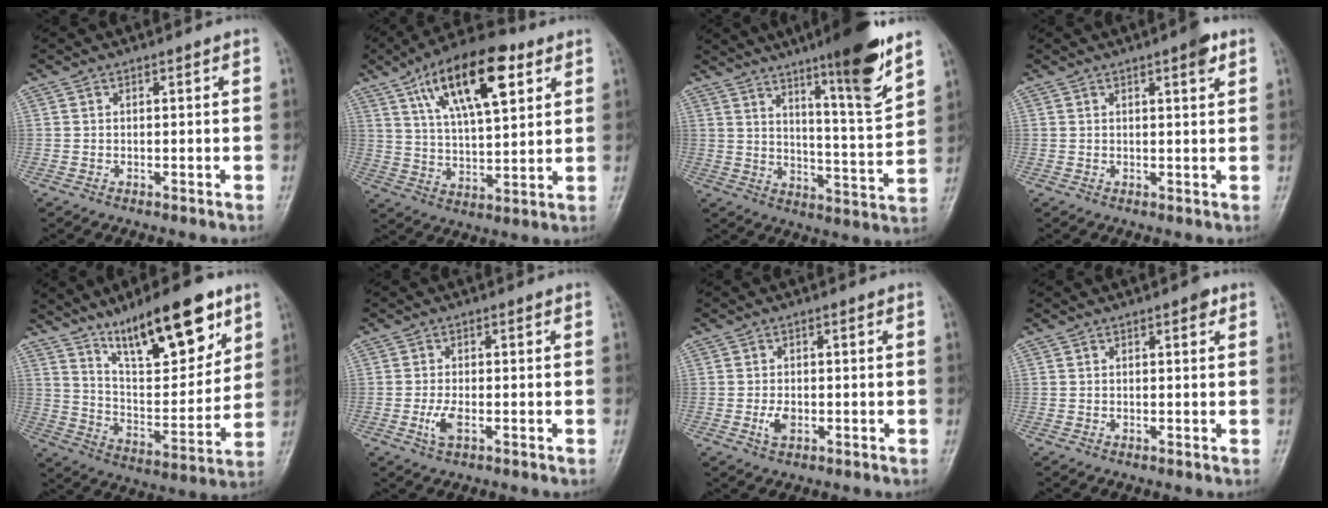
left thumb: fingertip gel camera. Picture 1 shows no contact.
{"total": 18.0, "force": [8.4, 7.3, 14.2], "torque": [-0.210, -0.016, 0.141]}
{"total": 15.6, "force": [10.1, 1.3, 11.9], "torque": [-0.166, -0.065, 0.157]}
{"total": 3.1, "force": [1.8, 0.7, 2.5], "torque": [-0.032, -0.006, 0.021]}
{"total": 19.4, "force": [12.2, 6.4, 13.7], "torque": [-0.176, -0.061, 0.212]}
{"total": 3.2, "force": [-1.2, 1.3, 2.6], "torque": [-0.062, 0.003, -0.024]}
{"total": 2.7, "force": [-0.9, 1.6, 2.0], "torque": [-0.038, 0.002, -0.017]}
{"total": 1.5, "force": [0.7, 0.7, 1.1], "torque": [-0.011, 0.000, 0.006]}